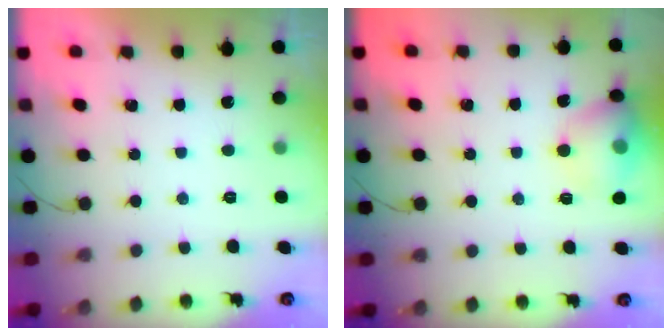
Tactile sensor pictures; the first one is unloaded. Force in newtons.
{"total": 13.0, "press": 12.6, "slide": 3.3}